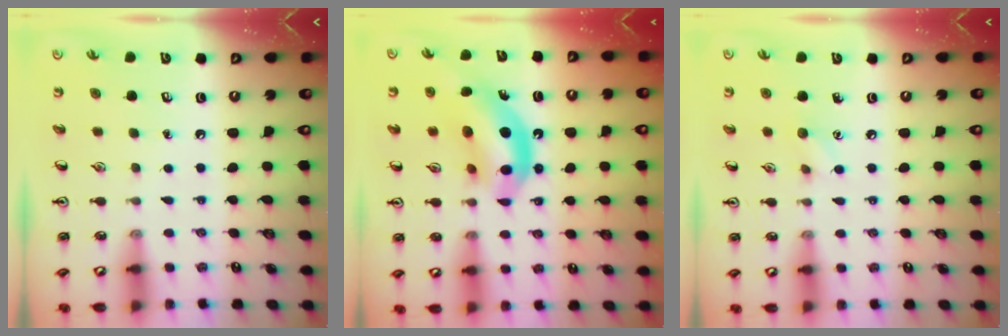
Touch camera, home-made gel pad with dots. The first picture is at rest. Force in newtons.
{"total": 13.1, "press": 12.5, "slide": 4.0}
{"total": 5.4, "press": 5.1, "slide": 1.7}